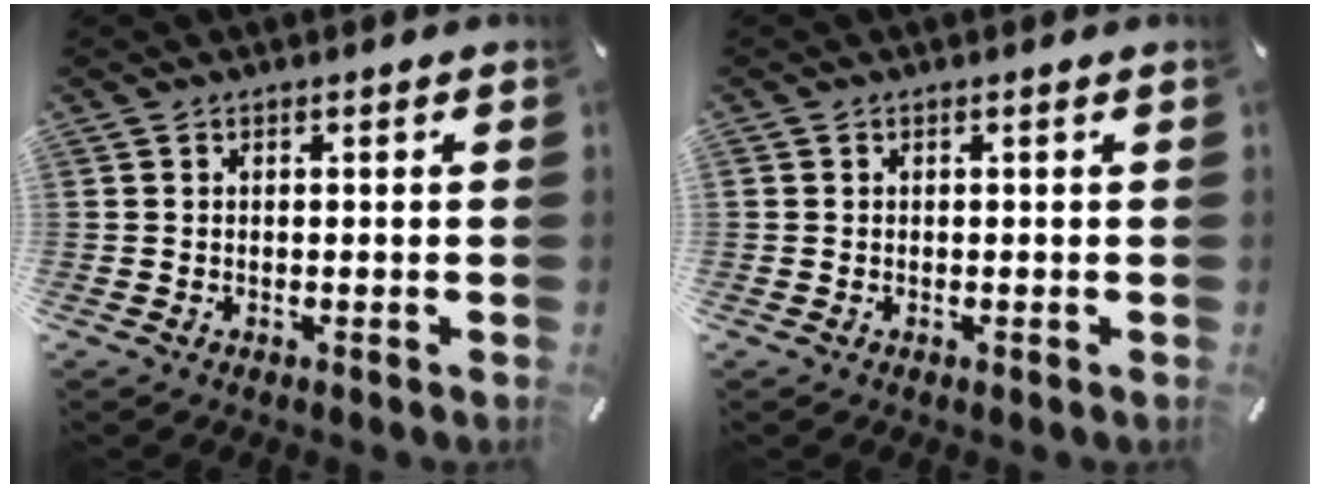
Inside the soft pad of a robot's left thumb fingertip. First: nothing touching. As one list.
[{"total": 0.0}]